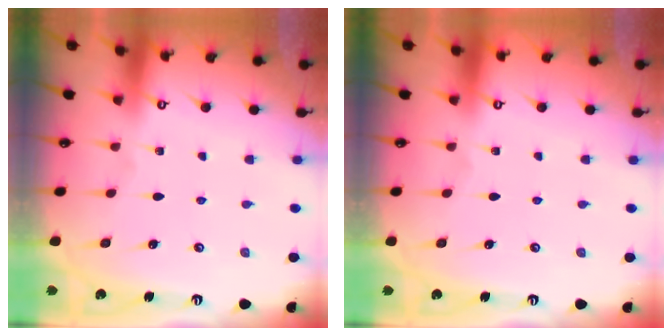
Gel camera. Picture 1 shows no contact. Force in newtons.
{"total": 0.0}